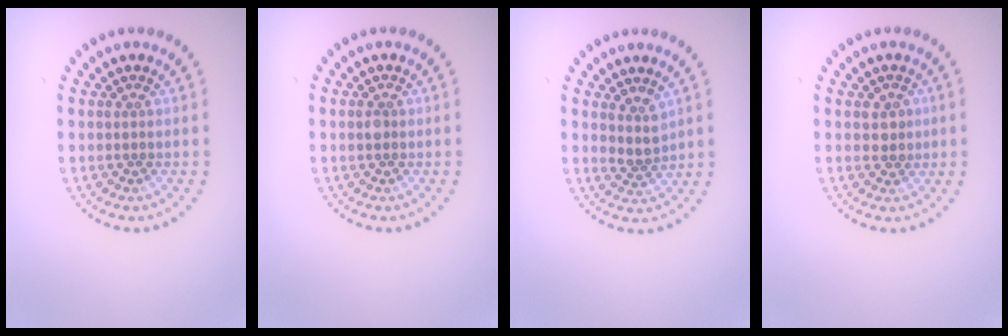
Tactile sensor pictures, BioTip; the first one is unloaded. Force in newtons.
{"total": 1.0, "press": 1.0, "slide": 0.2}
{"total": 2.1, "press": 1.6, "slide": 1.4}
{"total": 1.7, "press": 1.6, "slide": 0.5}